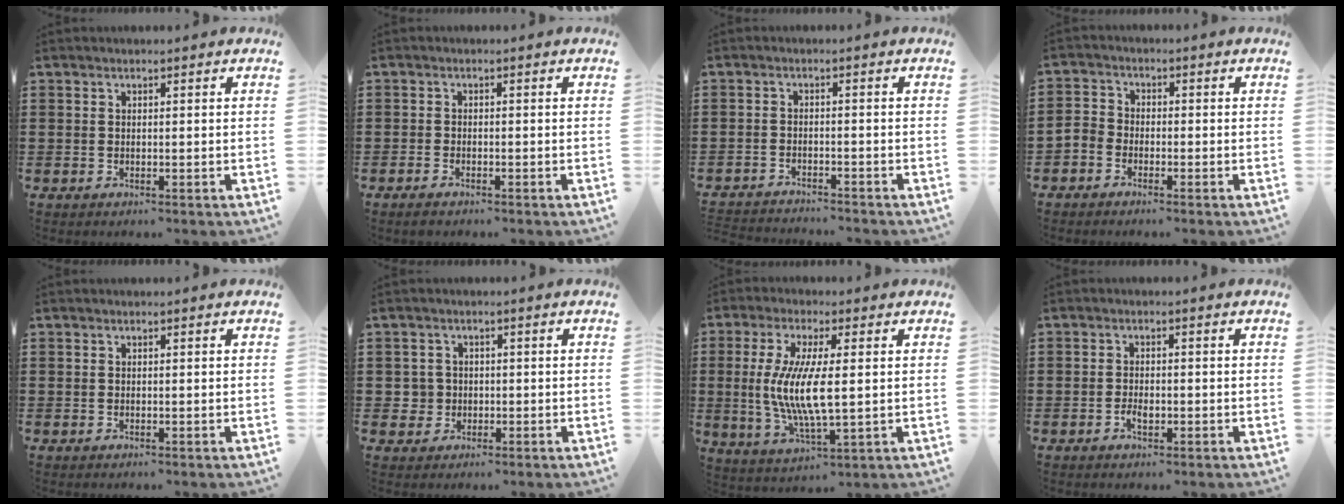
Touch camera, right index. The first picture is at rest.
{"total": 0.8, "force": [-0.7, 0.3, 0.3], "torque": [-0.006, -0.002, -0.014]}
{"total": 2.2, "force": [-2.2, 0.0, -0.3], "torque": [-0.001, 0.002, -0.048]}
{"total": 2.4, "force": [-2.1, 1.0, 0.3], "torque": [-0.020, 0.002, -0.048]}
{"total": 0.0}
{"total": 2.9, "force": [-0.4, 2.8, 0.6], "torque": [-0.024, 0.007, -0.011]}
{"total": 9.1, "force": [0.5, 2.4, 8.7], "torque": [-0.182, -0.008, 0.004]}
{"total": 1.9, "force": [-0.7, 0.9, 1.5], "torque": [-0.036, -0.002, -0.015]}